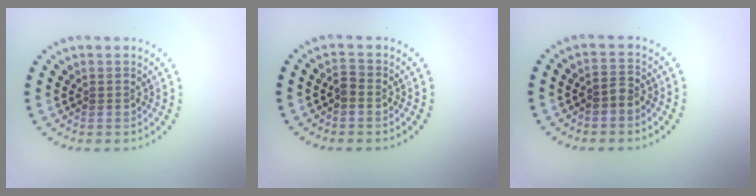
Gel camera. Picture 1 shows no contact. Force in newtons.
{"total": 1.0, "press": 0.9, "slide": 0.4}
{"total": 1.5, "press": 1.3, "slide": 0.7}